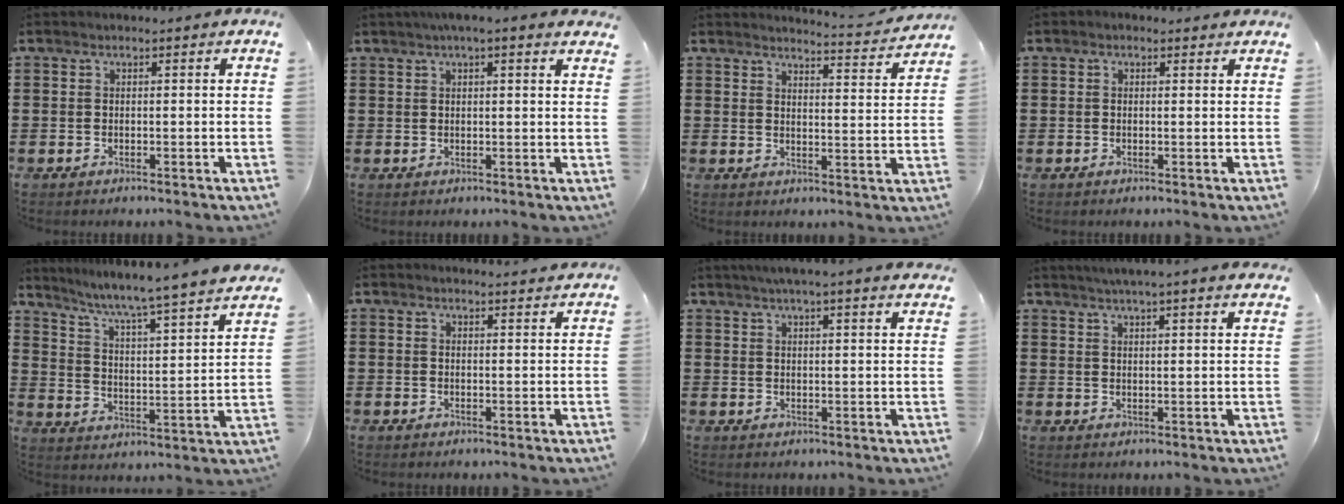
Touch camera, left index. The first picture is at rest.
{"total": 2.6, "force": [2.0, 0.2, 1.6], "torque": [-0.035, 0.005, 0.037]}
{"total": 3.8, "force": [3.7, -0.4, 0.9], "torque": [-0.026, -0.030, 0.060]}
{"total": 0.8, "force": [0.3, 0.6, 0.2], "torque": [-0.007, 0.004, 0.006]}
{"total": 5.3, "force": [4.6, -1.1, 2.3], "torque": [-0.067, -0.054, 0.065]}
{"total": 1.7, "force": [1.7, 0.2, 0.1], "torque": [-0.006, -0.001, 0.033]}
{"total": 3.7, "force": [3.4, -0.6, 1.3], "torque": [-0.034, -0.006, 0.062]}
{"total": 3.2, "force": [3.1, -0.7, 0.6], "torque": [-0.021, -0.010, 0.055]}